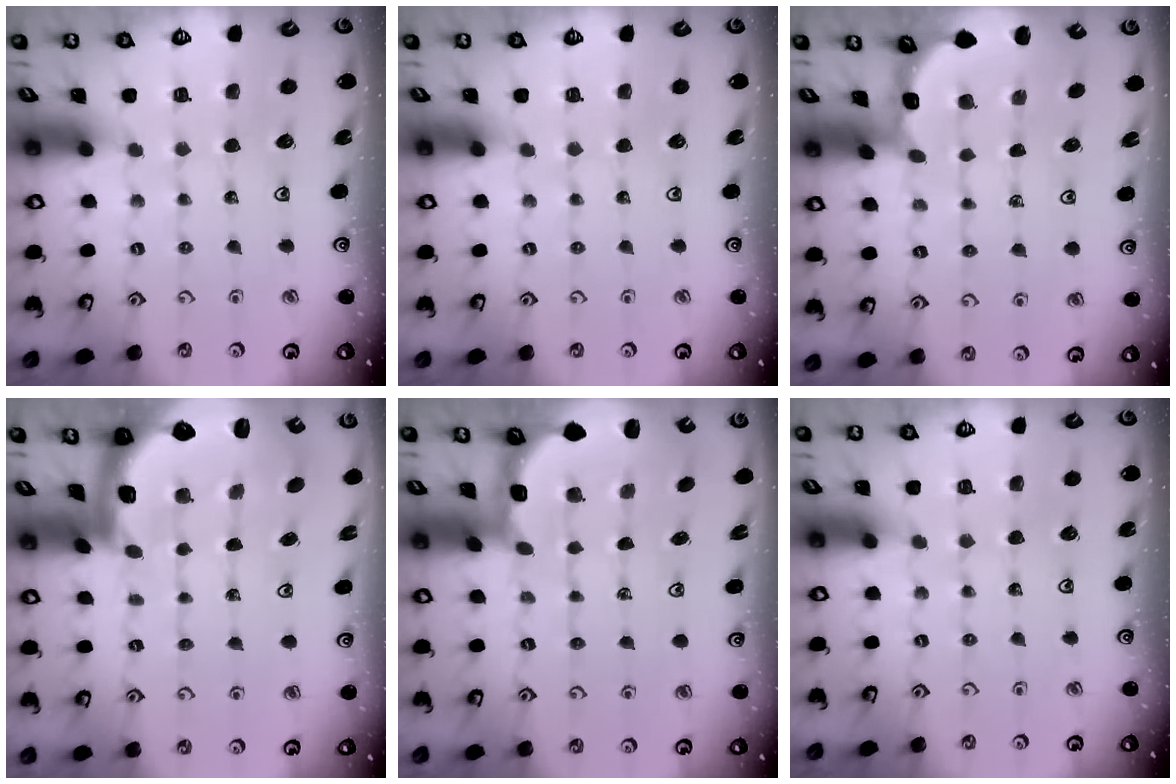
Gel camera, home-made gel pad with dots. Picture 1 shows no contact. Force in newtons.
{"total": 0.0}
{"total": 1.9, "press": 1.9, "slide": 0.3}
{"total": 2.9, "press": 2.6, "slide": 1.4}
{"total": 2.6, "press": 2.3, "slide": 1.3}
{"total": 0.0}